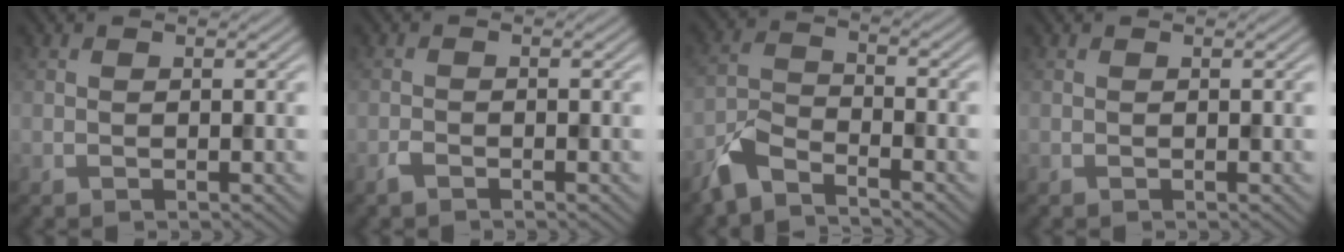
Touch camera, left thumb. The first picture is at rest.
{"total": 1.1, "force": [-0.9, 0.3, 0.5], "torque": [-0.013, 0.000, -0.020]}
{"total": 5.1, "force": [-4.2, 1.6, 2.5], "torque": [-0.058, -0.006, -0.101]}
{"total": 0.0}